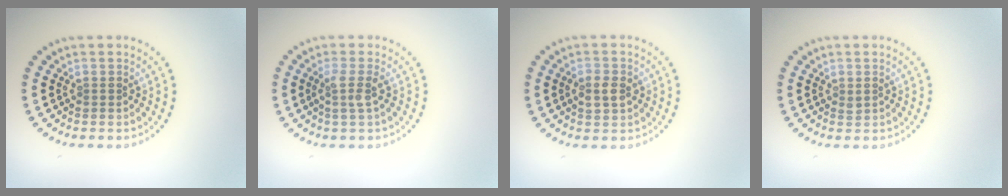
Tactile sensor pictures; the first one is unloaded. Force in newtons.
{"total": 1.8, "press": 1.4, "slide": 1.2}
{"total": 2.2, "press": 2.2, "slide": 0.1}
{"total": 0.5, "press": 0.5, "slide": 0.2}